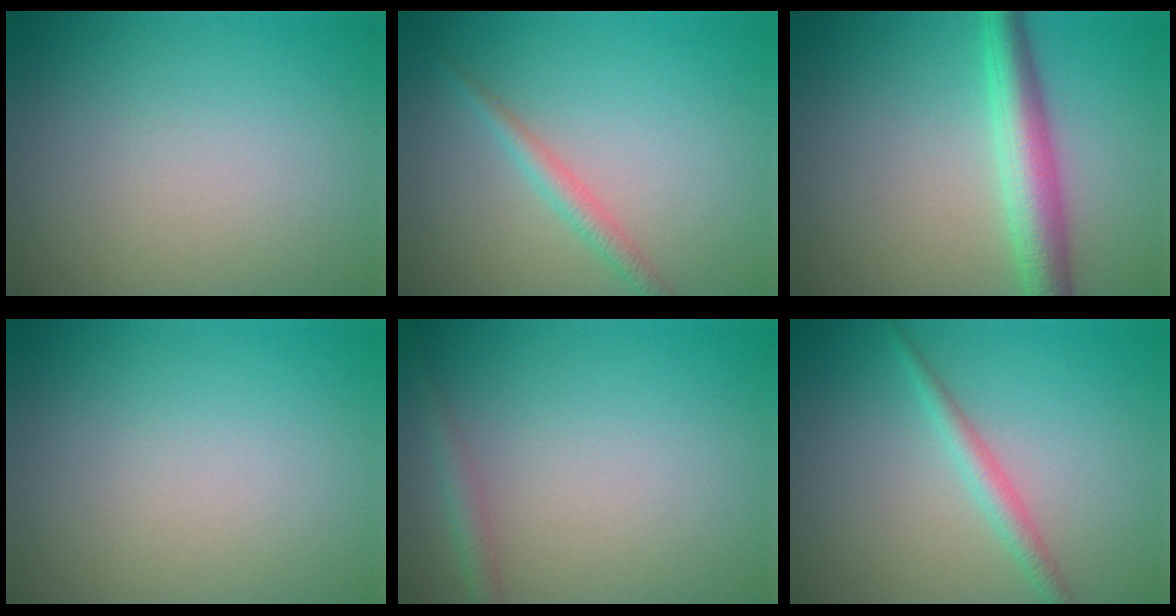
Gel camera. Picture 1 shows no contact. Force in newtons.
{"total": 1.9, "press": 1.9, "slide": 0.1}
{"total": 4.7, "press": 4.7, "slide": 0.0}
{"total": 0.0}
{"total": 1.4, "press": 1.4, "slide": 0.1}
{"total": 2.0, "press": 2.0, "slide": 0.1}